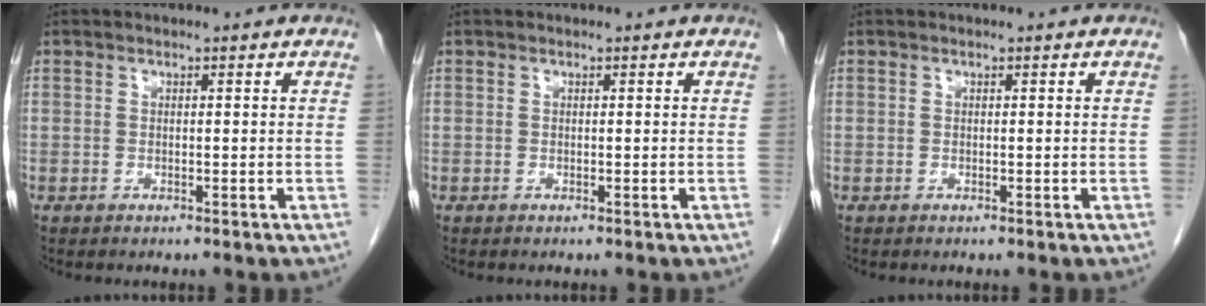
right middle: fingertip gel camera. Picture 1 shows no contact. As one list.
[{"total": 0.0}, {"total": 0.0}]